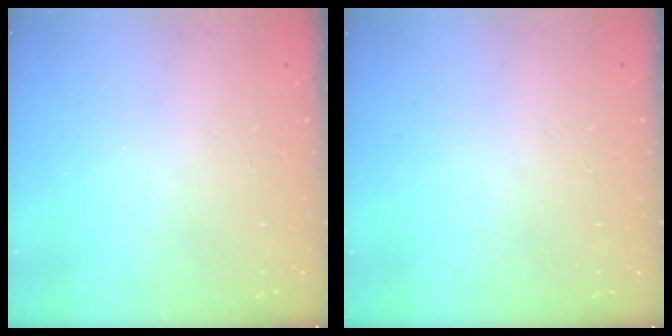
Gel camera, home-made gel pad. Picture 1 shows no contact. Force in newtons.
{"total": 0.0}